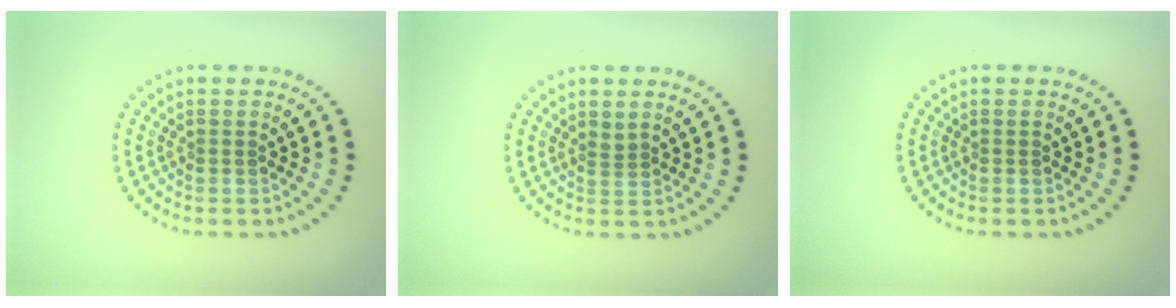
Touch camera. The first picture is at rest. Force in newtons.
{"total": 0.6, "press": 0.4, "slide": 0.5}
{"total": 0.0}